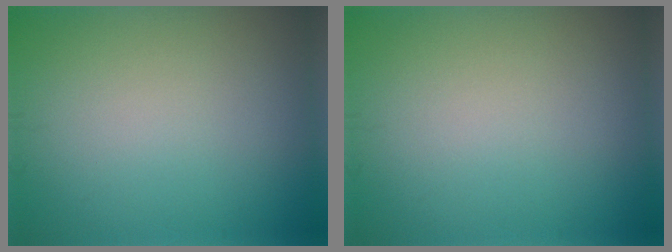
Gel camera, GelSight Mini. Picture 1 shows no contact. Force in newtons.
{"total": 0.0}